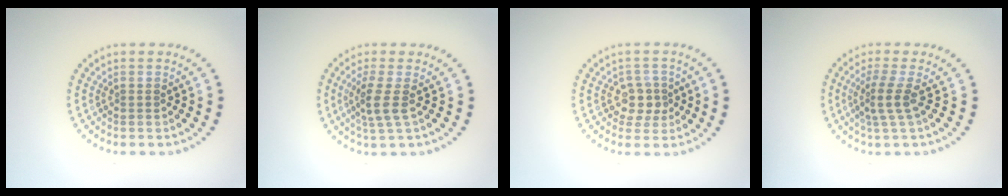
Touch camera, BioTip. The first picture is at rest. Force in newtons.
{"total": 2.6, "press": 2.1, "slide": 1.6}
{"total": 2.4, "press": 2.1, "slide": 1.0}
{"total": 2.5, "press": 1.8, "slide": 1.7}